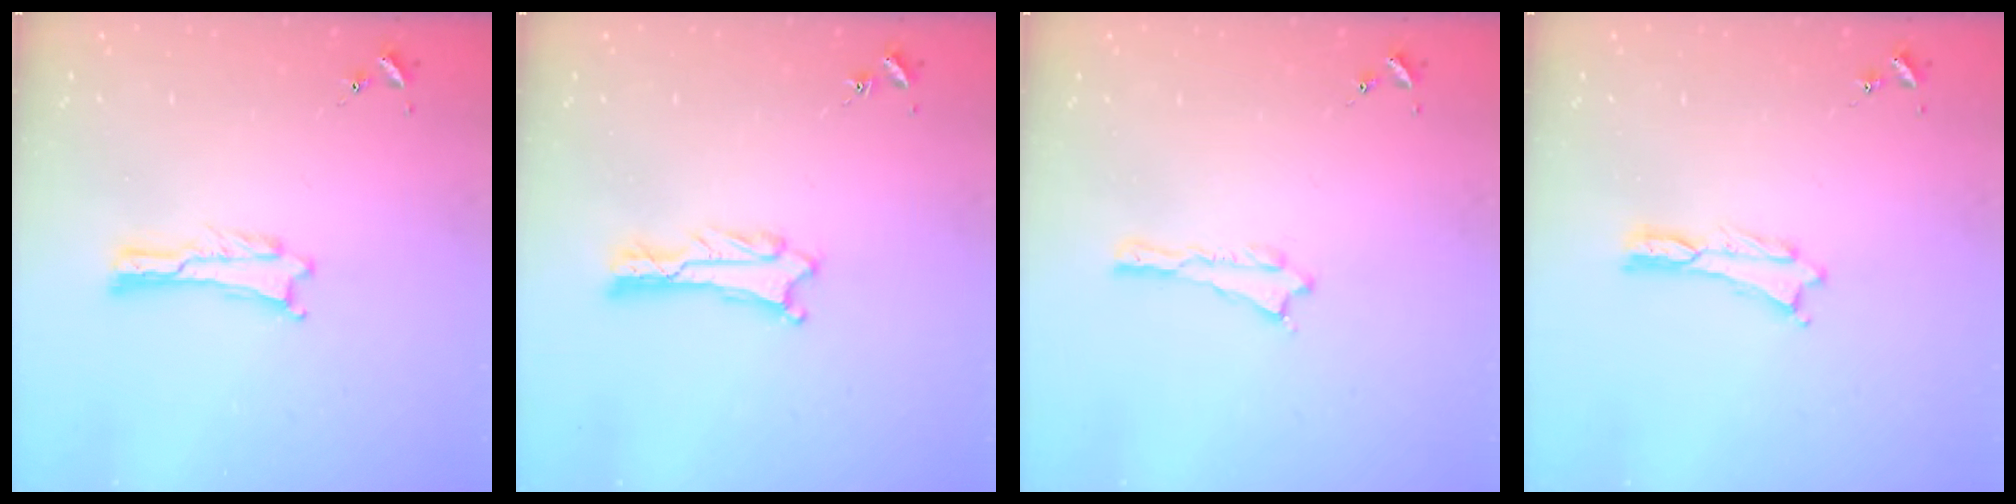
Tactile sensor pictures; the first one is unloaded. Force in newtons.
{"total": 1.7, "press": 1.7, "slide": 0.1}
{"total": 0.0}
{"total": 0.0}